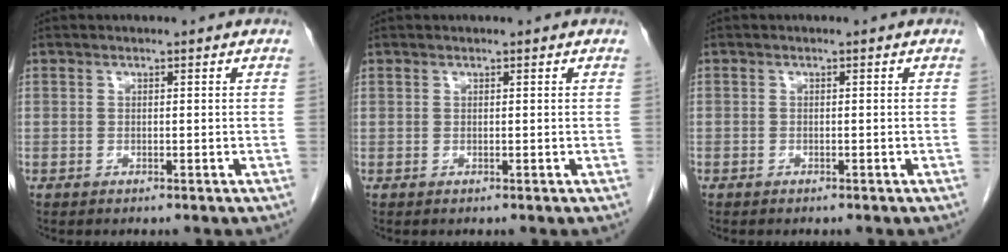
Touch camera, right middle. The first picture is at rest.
{"total": 0.0}
{"total": 0.7, "force": [-0.6, 0.5, 0.1], "torque": [-0.003, 0.003, -0.009]}